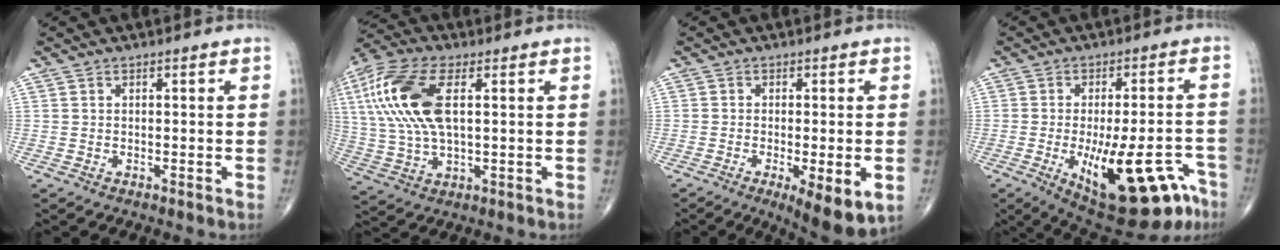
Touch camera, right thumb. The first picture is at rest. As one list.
[{"total": 17.4, "force": [4.0, 7.9, 15.0], "torque": [-0.340, 0.007, 0.072]}, {"total": 9.5, "force": [-3.3, 2.7, 8.5], "torque": [-0.120, -0.016, -0.045]}, {"total": 19.9, "force": [-9.1, 7.5, 16.0], "torque": [-0.179, 0.028, -0.111]}]